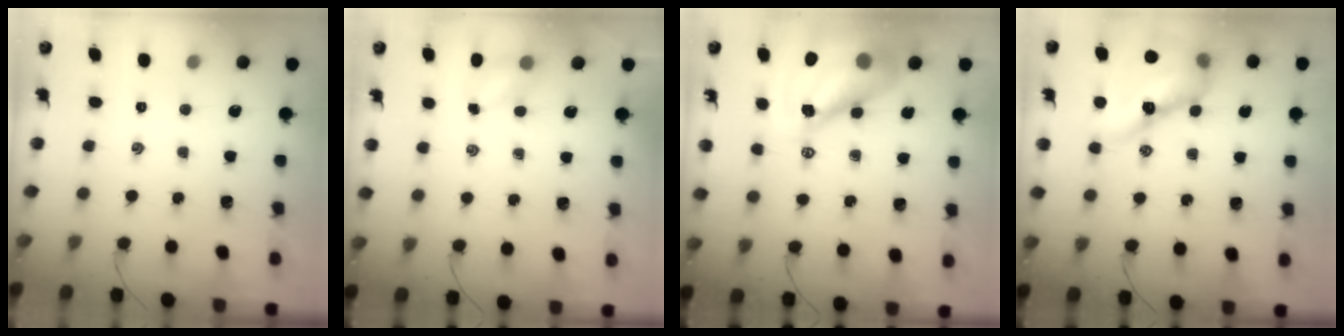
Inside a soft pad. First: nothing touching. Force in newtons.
{"total": 4.3, "press": 4.2, "slide": 0.8}
{"total": 18.0, "press": 17.2, "slide": 5.4}
{"total": 15.6, "press": 14.9, "slide": 4.4}